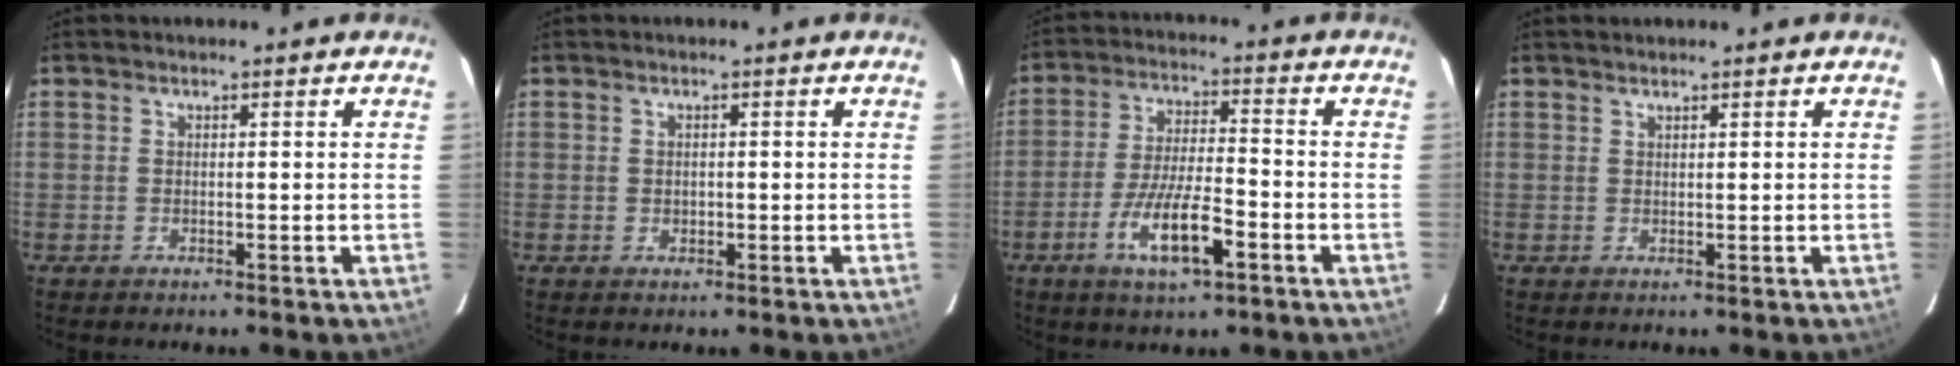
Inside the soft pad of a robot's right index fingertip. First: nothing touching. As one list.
[{"total": 1.0, "force": [-0.1, 0.9, 0.4], "torque": [-0.003, 0.001, 0.000]}, {"total": 10.5, "force": [-5.1, 2.5, 8.9], "torque": [-0.178, -0.009, -0.088]}, {"total": 0.8, "force": [0.7, -0.5, 0.2], "torque": [-0.006, -0.001, 0.013]}]